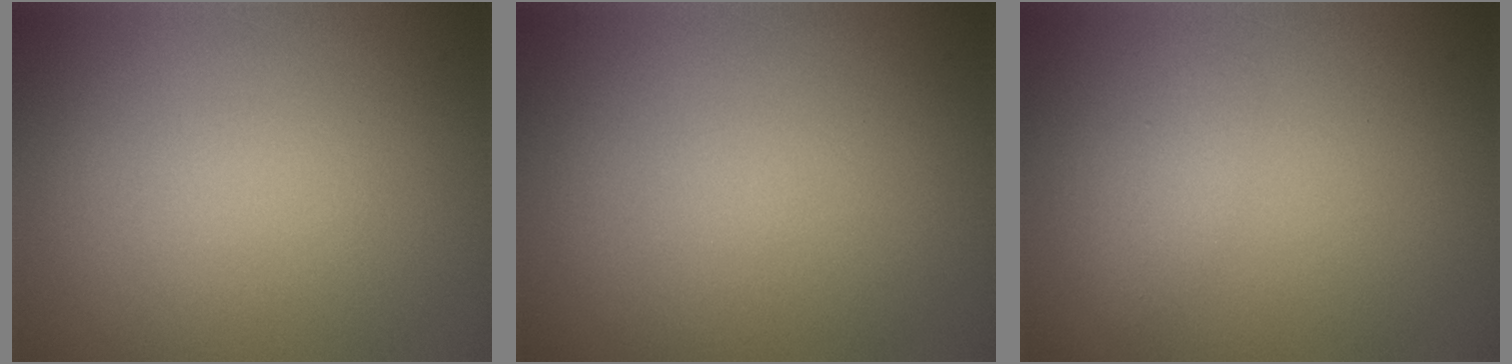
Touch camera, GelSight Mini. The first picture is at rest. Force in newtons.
{"total": 0.0}
{"total": 1.2, "press": 1.2, "slide": 0.0}